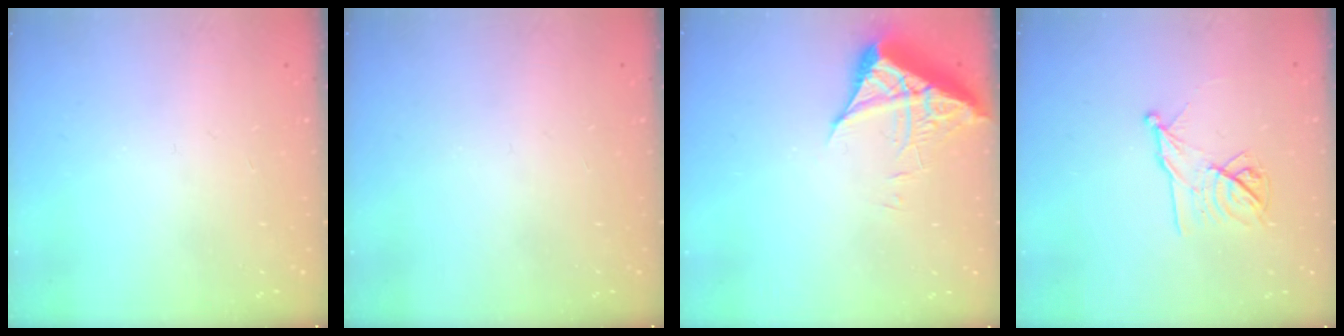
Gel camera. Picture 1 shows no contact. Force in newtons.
{"total": 0.0}
{"total": 6.1, "press": 6.1, "slide": 0.7}
{"total": 11.3, "press": 11.3, "slide": 0.5}